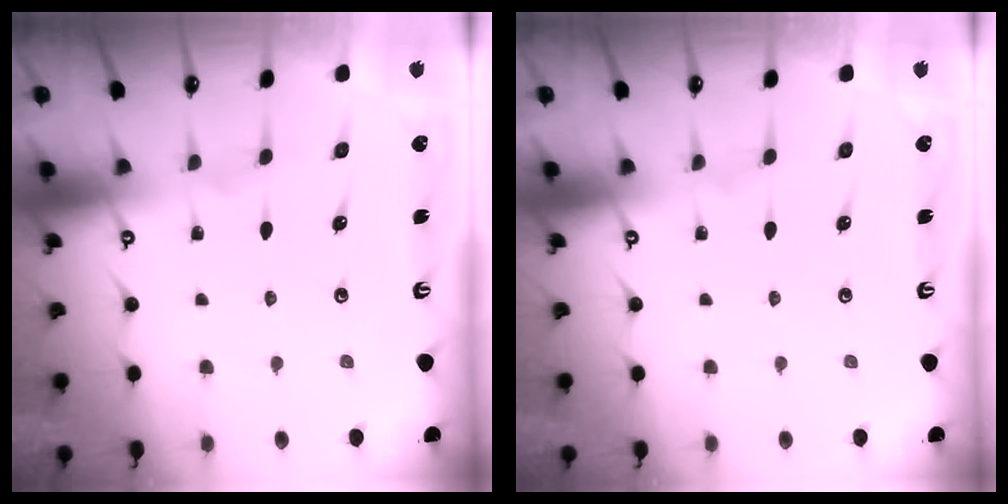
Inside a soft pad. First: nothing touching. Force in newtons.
{"total": 0.0}